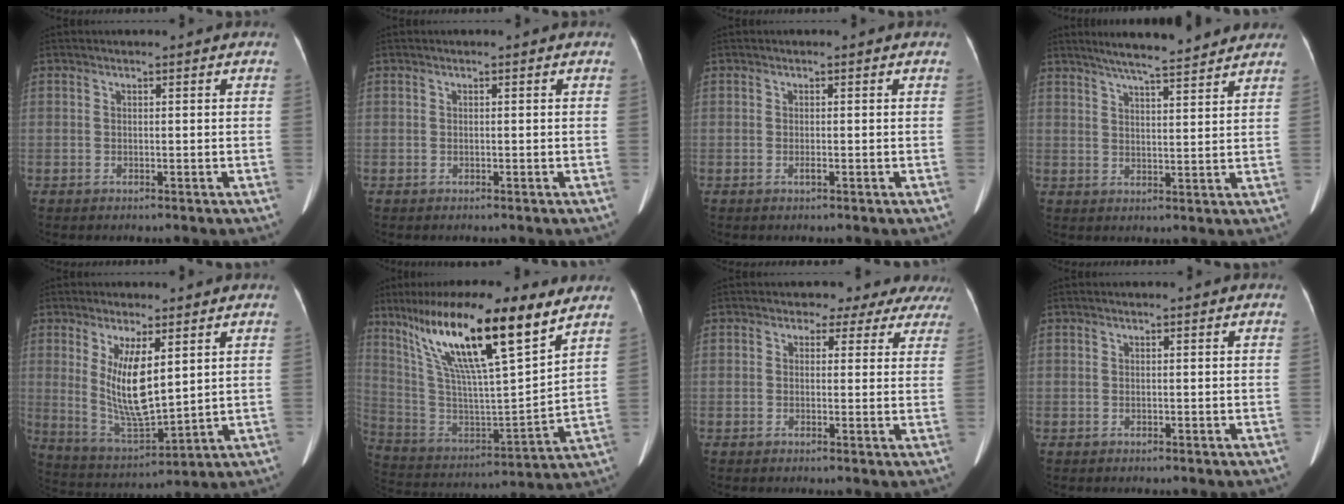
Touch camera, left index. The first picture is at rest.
{"total": 0.0}
{"total": 0.0}
{"total": 10.7, "force": [9.4, 0.6, 5.1], "torque": [-0.079, 0.017, 0.129]}
{"total": 9.9, "force": [2.8, 2.5, 9.1], "torque": [-0.181, -0.021, 0.064]}
{"total": 22.9, "force": [14.2, 2.4, 17.8], "torque": [-0.340, 0.014, 0.254]}
{"total": 7.6, "force": [6.3, 4.1, 1.2], "torque": [0.012, 0.006, 0.044]}
{"total": 0.0}